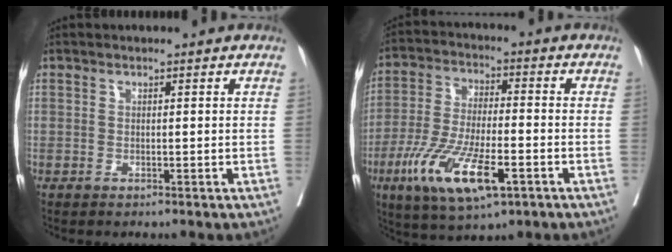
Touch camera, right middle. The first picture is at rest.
{"total": 13.4, "force": [-5.9, 3.6, 11.5], "torque": [-0.232, -0.022, -0.099]}